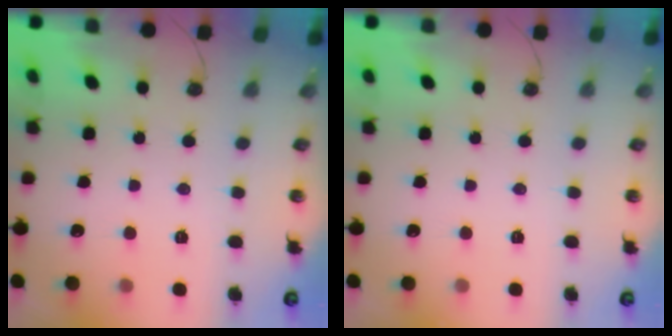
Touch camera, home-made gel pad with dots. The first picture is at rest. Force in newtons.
{"total": 0.0}